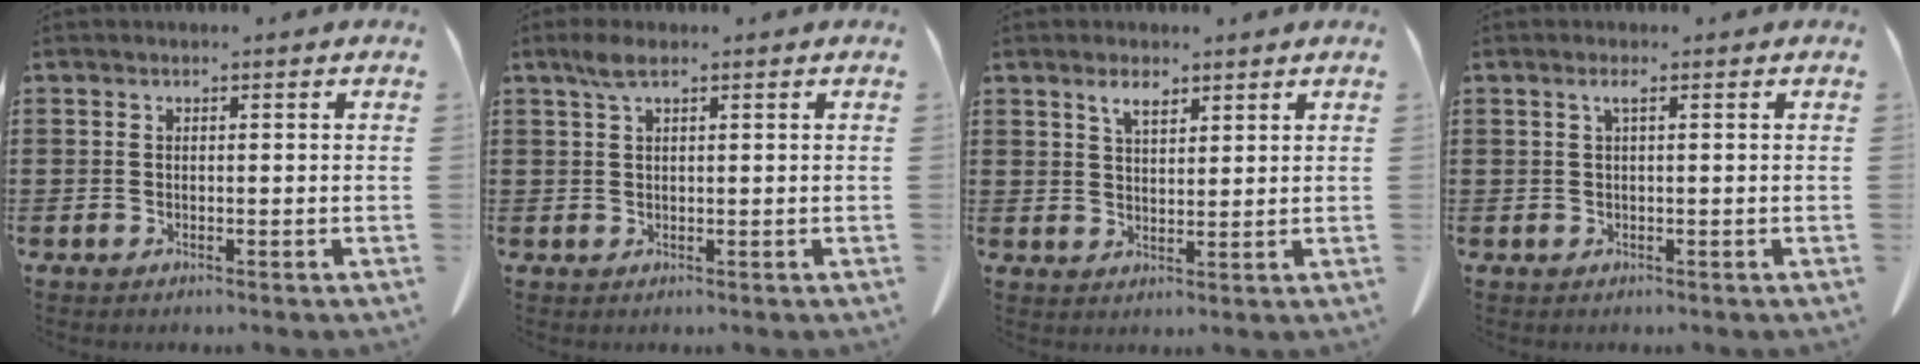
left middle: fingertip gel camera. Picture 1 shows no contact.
{"total": 2.6, "force": [1.4, 1.0, 2.0], "torque": [-0.045, 0.007, 0.023]}
{"total": 3.6, "force": [2.6, 1.3, 2.0], "torque": [-0.037, 0.002, 0.045]}
{"total": 1.3, "force": [0.4, 0.2, 1.2], "torque": [-0.025, 0.004, 0.007]}